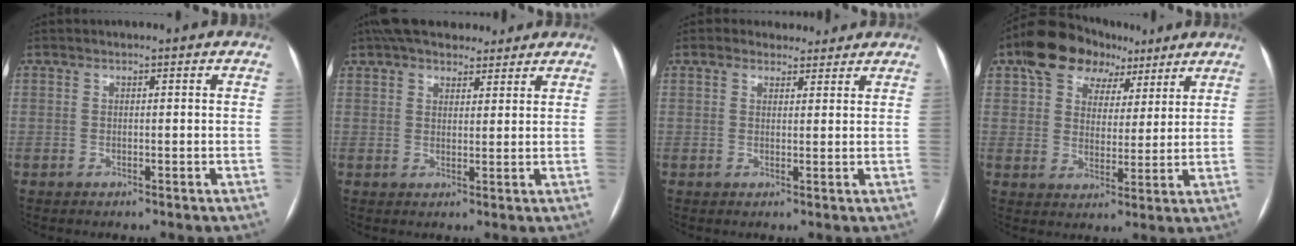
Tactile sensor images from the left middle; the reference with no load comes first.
{"total": 11.3, "force": [9.4, 4.5, 4.4], "torque": [-0.060, 0.034, 0.142]}
{"total": 3.6, "force": [3.1, 1.9, 0.1], "torque": [0.003, 0.014, 0.039]}
{"total": 11.2, "force": [6.9, 7.3, 5.0], "torque": [-0.078, 0.041, 0.111]}